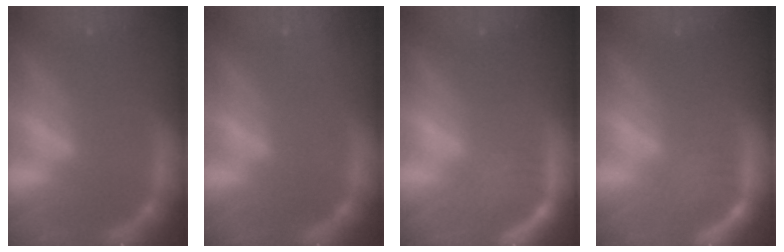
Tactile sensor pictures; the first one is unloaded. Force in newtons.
{"total": 1.4}
{"total": 3.9}
{"total": 3.5}